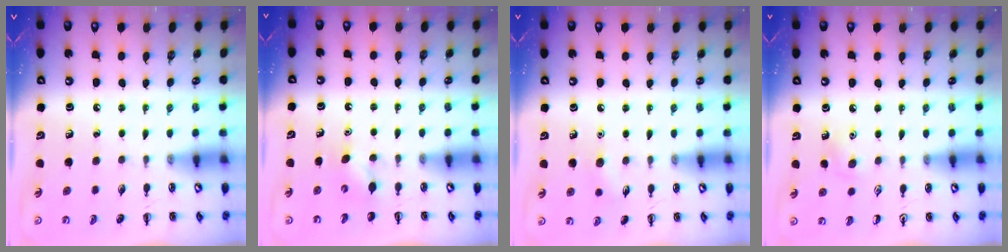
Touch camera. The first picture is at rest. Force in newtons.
{"total": 3.1, "press": 3.0, "slide": 0.7}
{"total": 6.4, "press": 6.2, "slide": 1.6}
{"total": 5.5, "press": 5.3, "slide": 1.5}